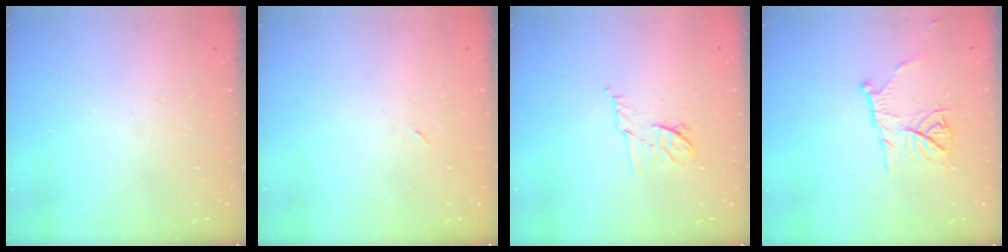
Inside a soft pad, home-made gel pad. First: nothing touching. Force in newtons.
{"total": 2.2, "press": 1.9, "slide": 1.2}
{"total": 7.4, "press": 7.3, "slide": 1.2}
{"total": 10.3, "press": 10.3, "slide": 0.6}